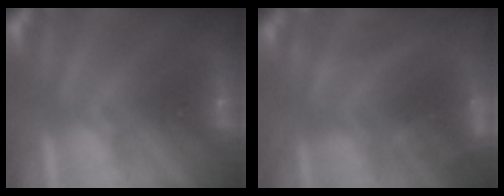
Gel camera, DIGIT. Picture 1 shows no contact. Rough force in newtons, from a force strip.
{"total": 4.8}